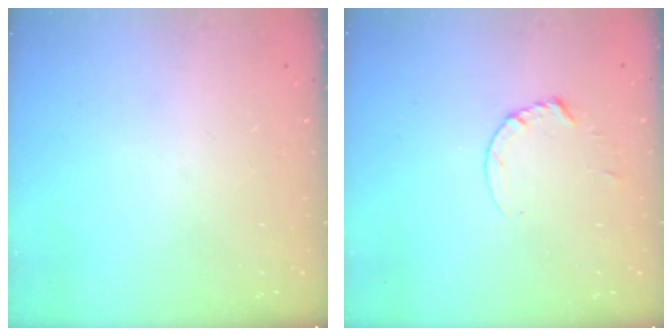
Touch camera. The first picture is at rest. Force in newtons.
{"total": 1.8, "press": 1.7, "slide": 0.2}